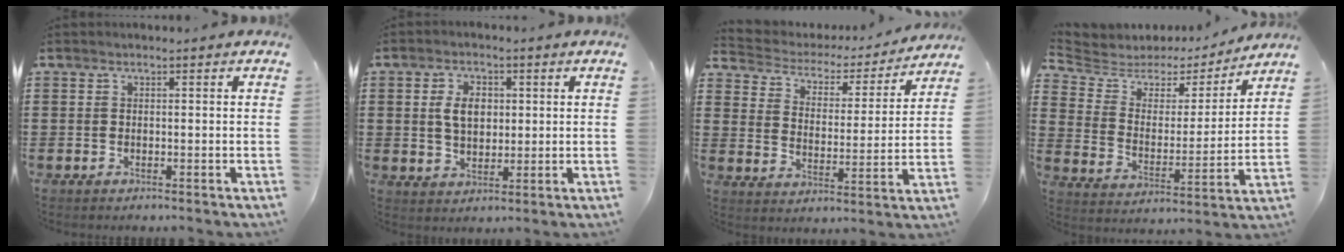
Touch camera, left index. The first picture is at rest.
{"total": 5.1, "force": [1.0, 3.2, 3.8], "torque": [-0.082, 0.008, 0.010]}
{"total": 3.0, "force": [2.7, 1.3, 0.2], "torque": [-0.027, -0.023, 0.036]}
{"total": 4.3, "force": [3.4, 2.5, 0.7], "torque": [-0.047, -0.023, 0.051]}